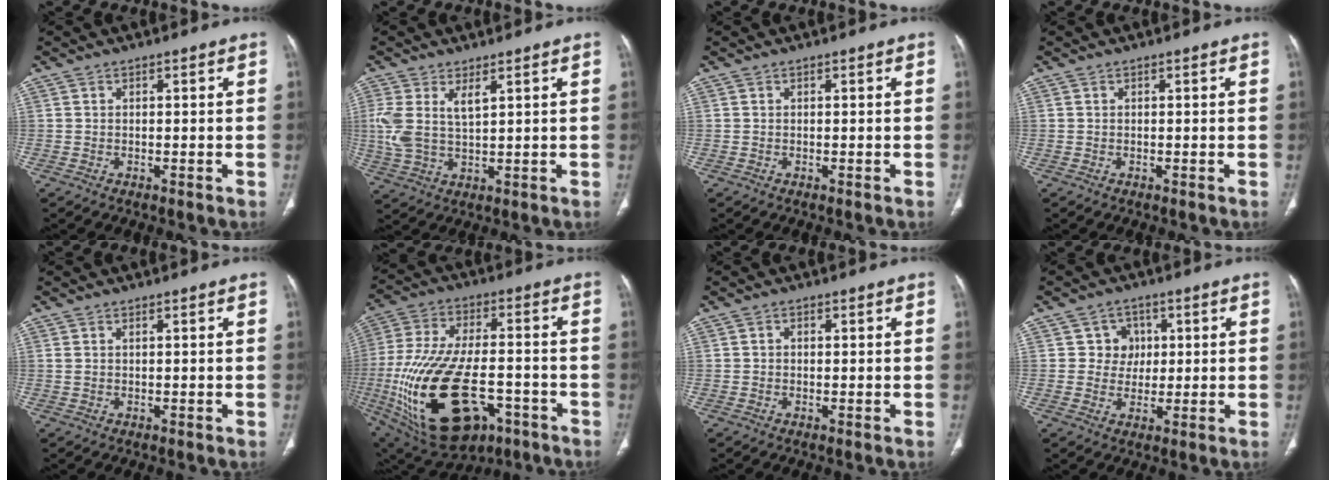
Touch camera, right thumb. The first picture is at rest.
{"total": 7.7, "force": [2.7, 3.5, 6.3], "torque": [-0.148, -0.005, 0.063]}
{"total": 0.0}
{"total": 0.0}
{"total": 0.8, "force": [0.4, 0.3, 0.6], "torque": [-0.018, 0.012, 0.013]}
{"total": 28.7, "force": [-8.8, 15.3, 22.7], "torque": [-0.500, -0.007, -0.127]}
{"total": 0.8, "force": [0.1, 0.6, 0.4], "torque": [-0.003, 0.002, 0.000]}
{"total": 5.0, "force": [1.1, 4.8, 0.9], "torque": [0.021, 0.006, 0.011]}